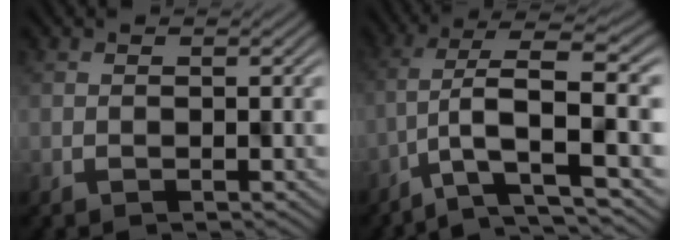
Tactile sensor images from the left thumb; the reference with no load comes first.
{"total": 10.5, "force": [-1.6, 3.5, 9.8], "torque": [-0.176, 0.004, -0.027]}